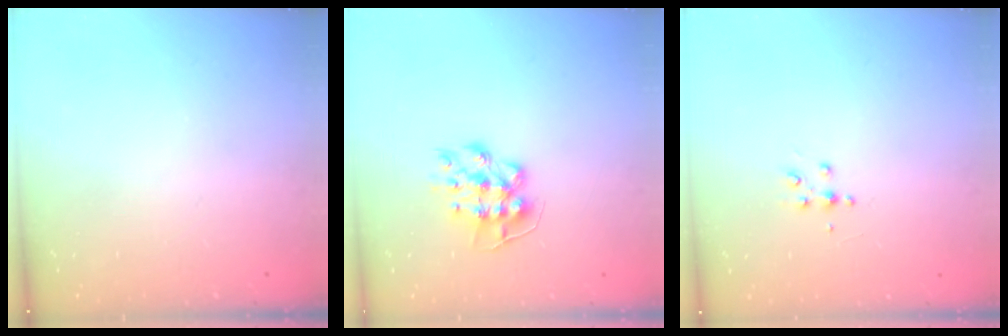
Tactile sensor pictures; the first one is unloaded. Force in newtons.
{"total": 9.6, "press": 9.5, "slide": 0.8}
{"total": 4.3, "press": 4.3, "slide": 0.5}